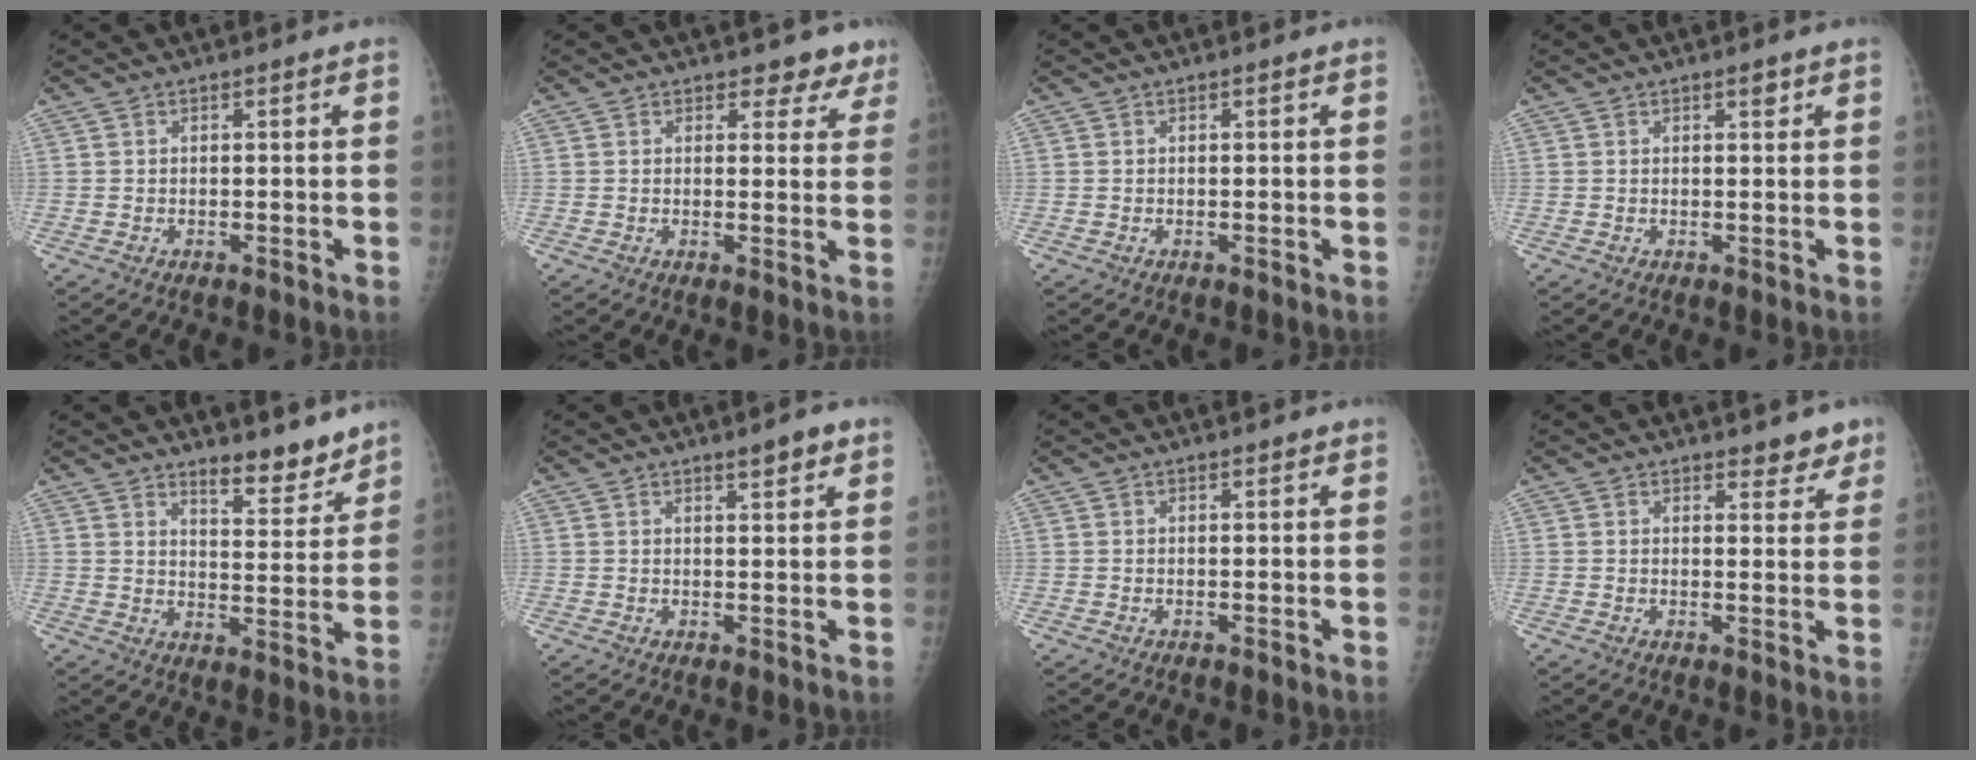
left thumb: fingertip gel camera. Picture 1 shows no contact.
{"total": 4.3, "force": [3.5, 2.4, 0.7], "torque": [0.025, -0.022, 0.028]}
{"total": 0.0}
{"total": 1.2, "force": [0.8, 0.5, 0.8], "torque": [-0.005, -0.003, 0.011]}
{"total": 7.9, "force": [6.7, 2.3, 3.6], "torque": [-0.028, -0.059, 0.106]}
{"total": 3.0, "force": [2.1, 0.7, 2.0], "torque": [-0.023, -0.013, 0.029]}
{"total": 0.5, "force": [0.4, 0.2, 0.2], "torque": [-0.006, -0.003, 0.006]}
{"total": 4.1, "force": [3.4, 1.9, 1.3], "torque": [0.014, -0.020, 0.039]}